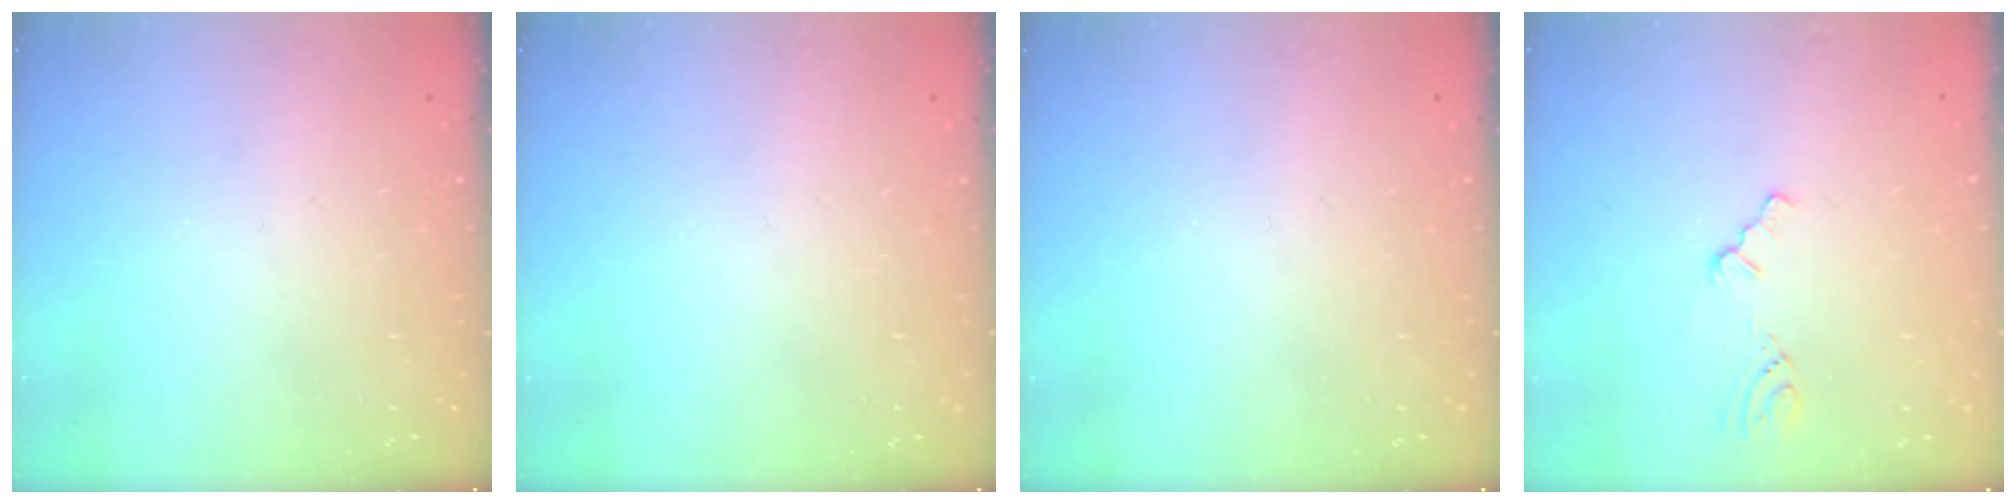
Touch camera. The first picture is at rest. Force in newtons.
{"total": 0.0}
{"total": 0.0}
{"total": 1.0, "press": 0.9, "slide": 0.2}